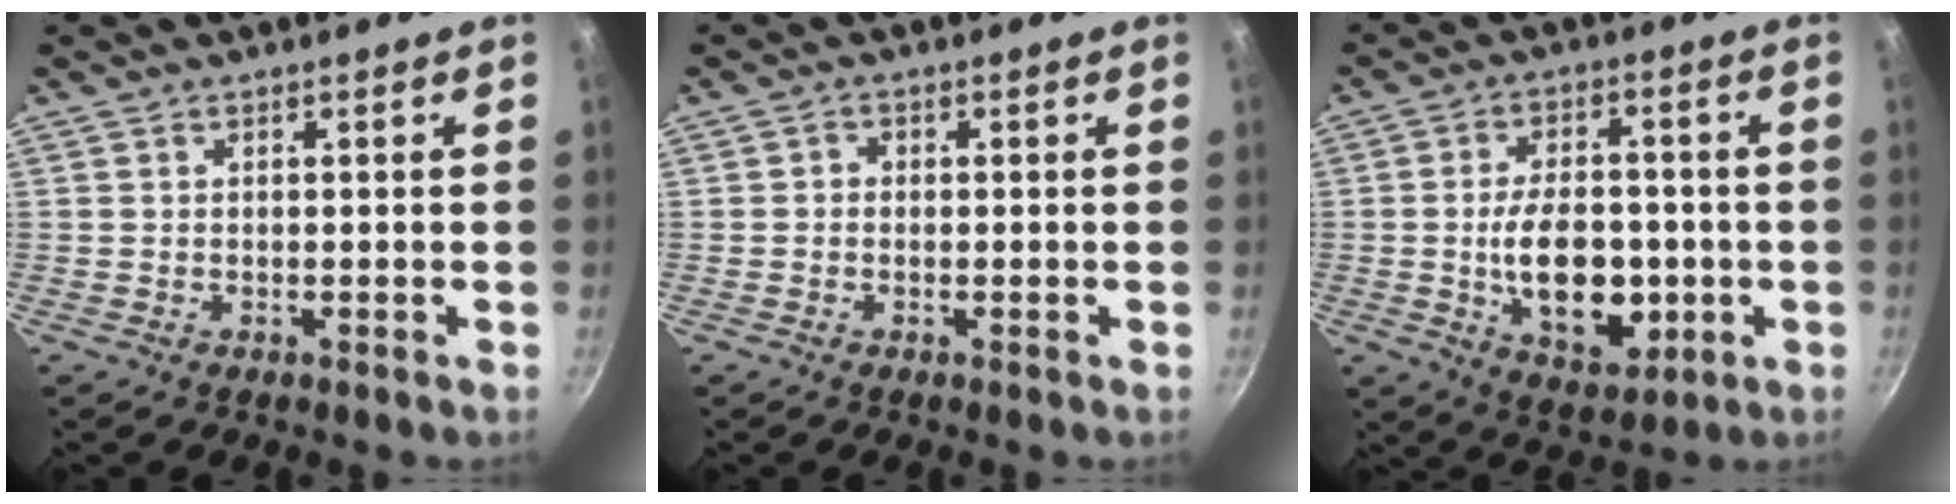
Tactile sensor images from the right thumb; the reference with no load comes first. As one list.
[{"total": 1.2, "force": [-0.3, 1.0, 0.5], "torque": [-0.005, 0.005, -0.009]}, {"total": 15.0, "force": [-2.3, 9.0, 11.7], "torque": [-0.154, 0.006, -0.026]}]